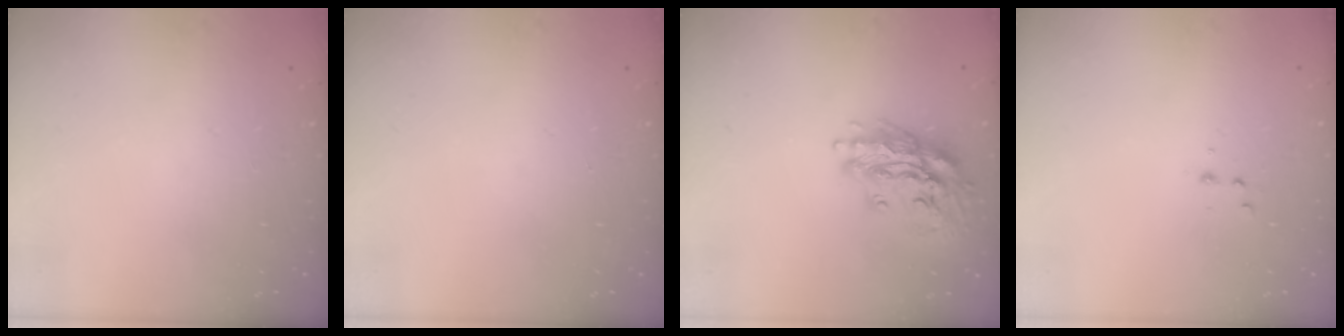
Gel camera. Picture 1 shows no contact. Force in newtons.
{"total": 0.0}
{"total": 16.7, "press": 16.5, "slide": 2.3}
{"total": 2.9, "press": 2.7, "slide": 1.1}